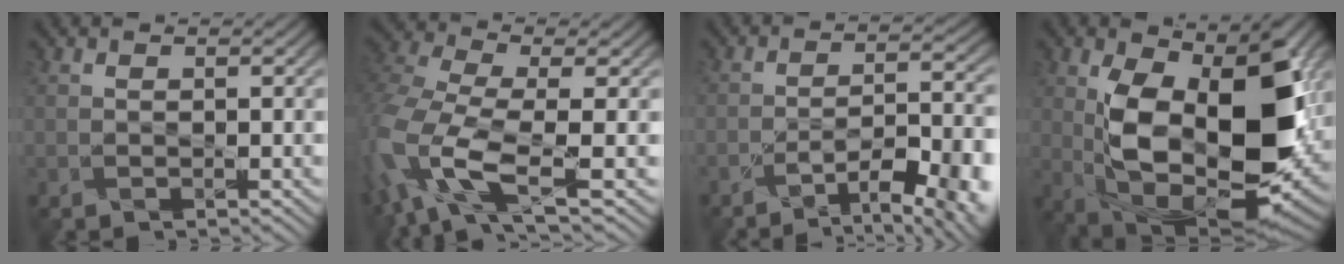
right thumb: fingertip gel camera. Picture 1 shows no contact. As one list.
[{"total": 12.7, "force": [-4.7, 5.6, 10.3], "torque": [-0.282, -0.029, -0.082]}, {"total": 11.4, "force": [-7.9, 3.0, 7.6], "torque": [-0.115, 0.002, -0.113]}, {"total": 14.6, "force": [0.8, 8.1, 12.1], "torque": [-0.185, -0.020, 0.013]}]